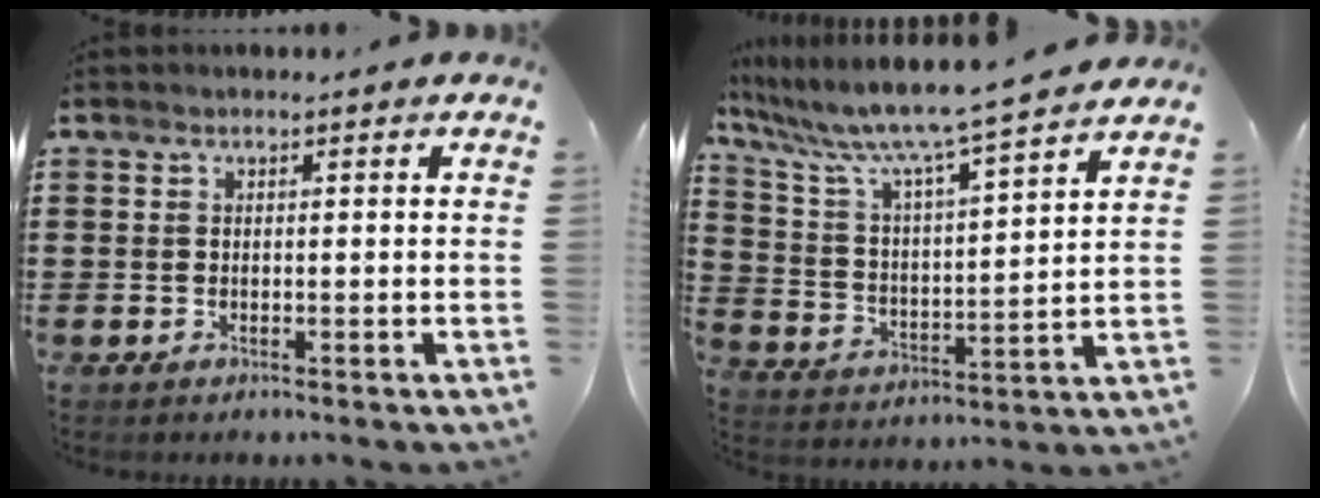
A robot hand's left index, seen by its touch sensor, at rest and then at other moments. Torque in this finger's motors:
{"motor_torque": [1.77, -0.37, 0.64, 0.21]}